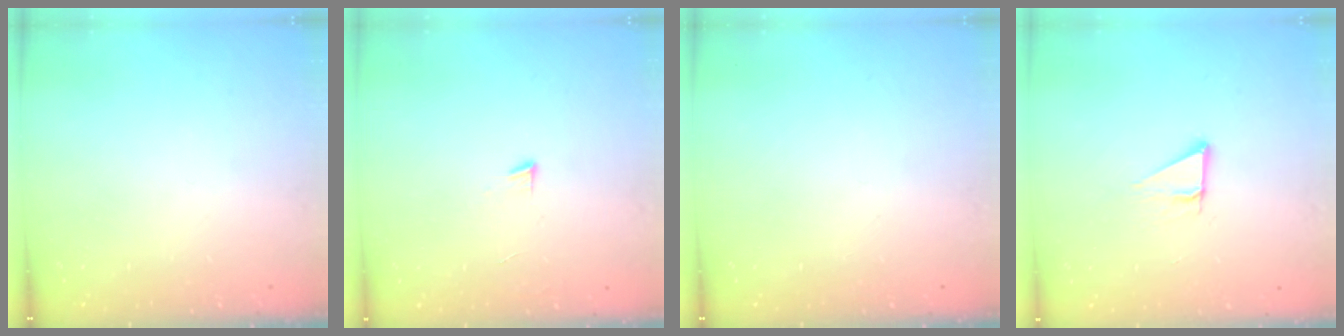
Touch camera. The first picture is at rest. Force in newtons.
{"total": 4.0, "press": 3.9, "slide": 0.4}
{"total": 0.0}
{"total": 3.1, "press": 2.4, "slide": 1.9}